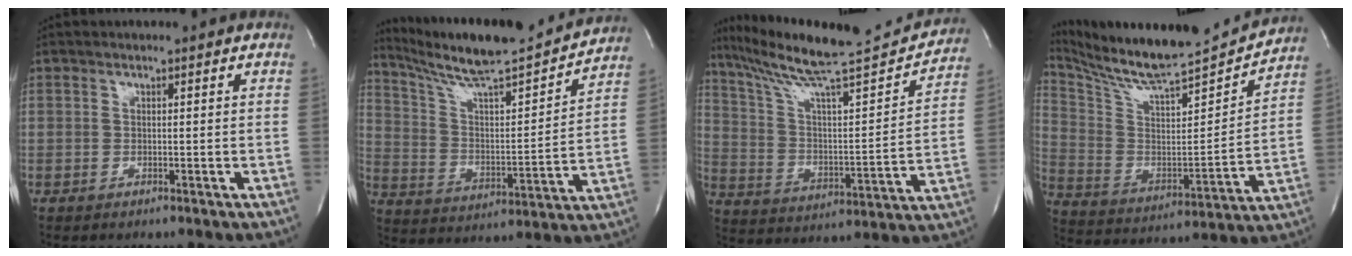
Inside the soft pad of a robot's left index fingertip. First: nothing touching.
{"total": 21.7, "force": [19.5, 1.4, 9.3], "torque": [-0.158, -0.012, 0.303]}
{"total": 23.1, "force": [20.8, 1.5, 9.9], "torque": [-0.170, -0.025, 0.315]}
{"total": 21.4, "force": [20.2, 0.9, 7.0], "torque": [-0.145, -0.043, 0.325]}